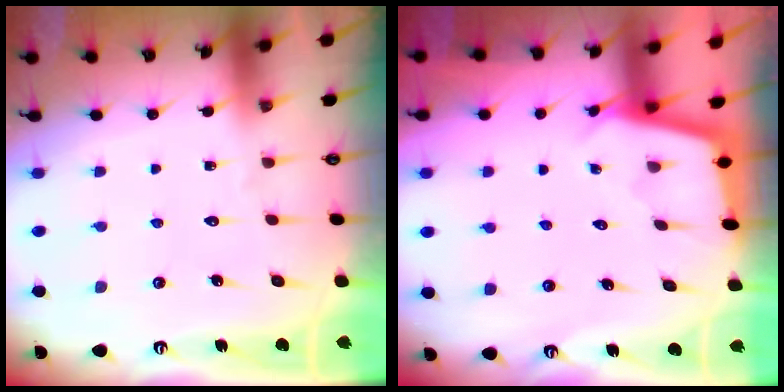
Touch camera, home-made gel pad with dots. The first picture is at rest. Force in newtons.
{"total": 2.4, "press": 2.4, "slide": 0.2}